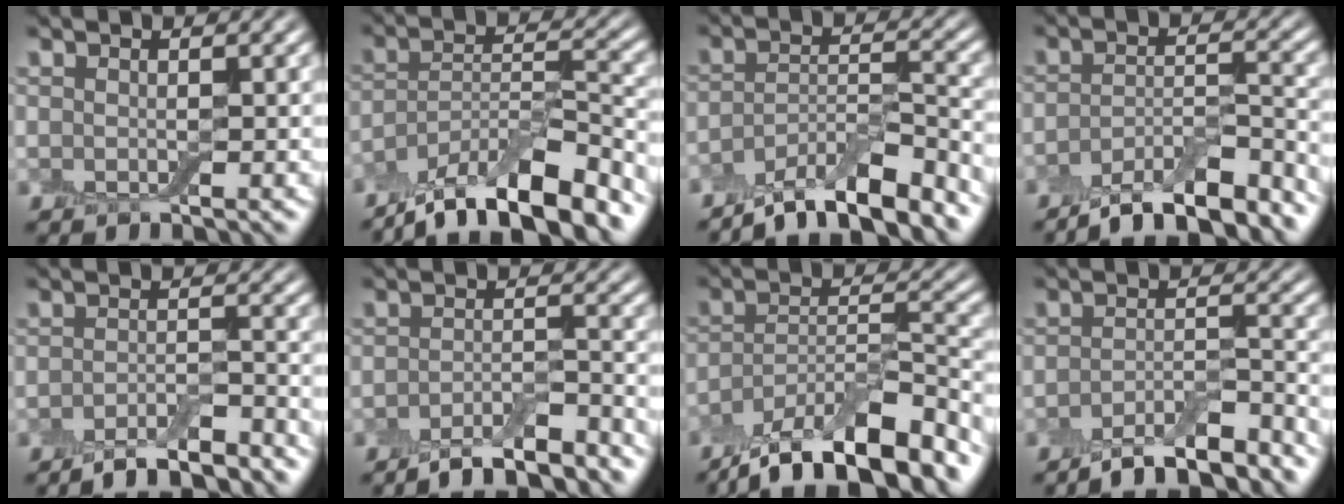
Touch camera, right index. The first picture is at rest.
{"total": 11.3, "force": [-9.1, 3.0, 5.8], "torque": [-0.098, 0.016, -0.153]}
{"total": 8.5, "force": [-7.0, 2.0, 4.4], "torque": [-0.069, -0.004, -0.117]}
{"total": 8.3, "force": [-6.9, 2.1, 4.0], "torque": [-0.057, -0.001, -0.113]}
{"total": 4.6, "force": [-3.9, 1.0, 2.3], "torque": [-0.038, 0.001, -0.064]}
{"total": 5.5, "force": [-4.6, 1.2, 2.8], "torque": [-0.046, 0.002, -0.074]}
{"total": 12.4, "force": [-9.9, 3.8, 6.4], "torque": [-0.115, 0.011, -0.158]}
{"total": 6.6, "force": [-5.5, 1.5, 3.2], "torque": [-0.051, 0.001, -0.089]}